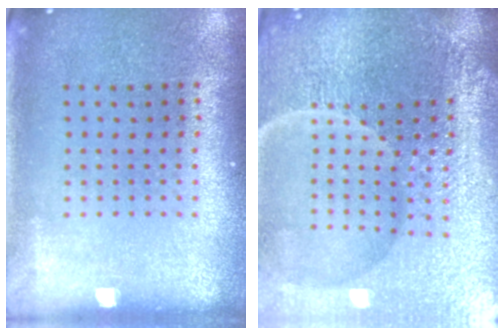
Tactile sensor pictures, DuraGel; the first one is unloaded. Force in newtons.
{"total": 6.8, "press": 6.0, "slide": 3.0}